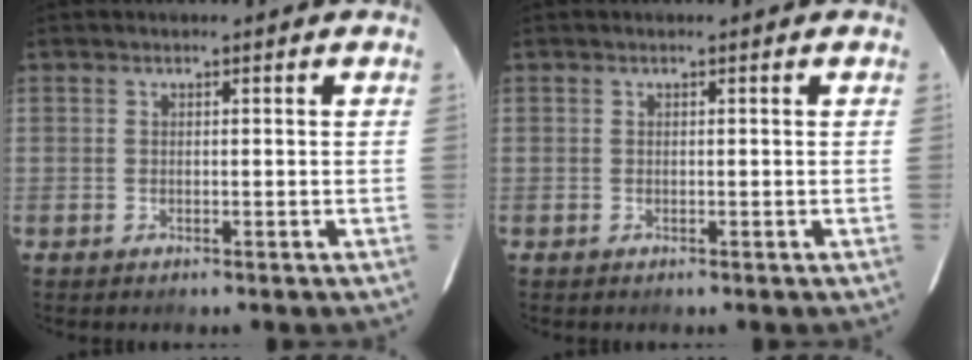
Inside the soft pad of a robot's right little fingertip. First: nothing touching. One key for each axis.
{"total": 0.0}